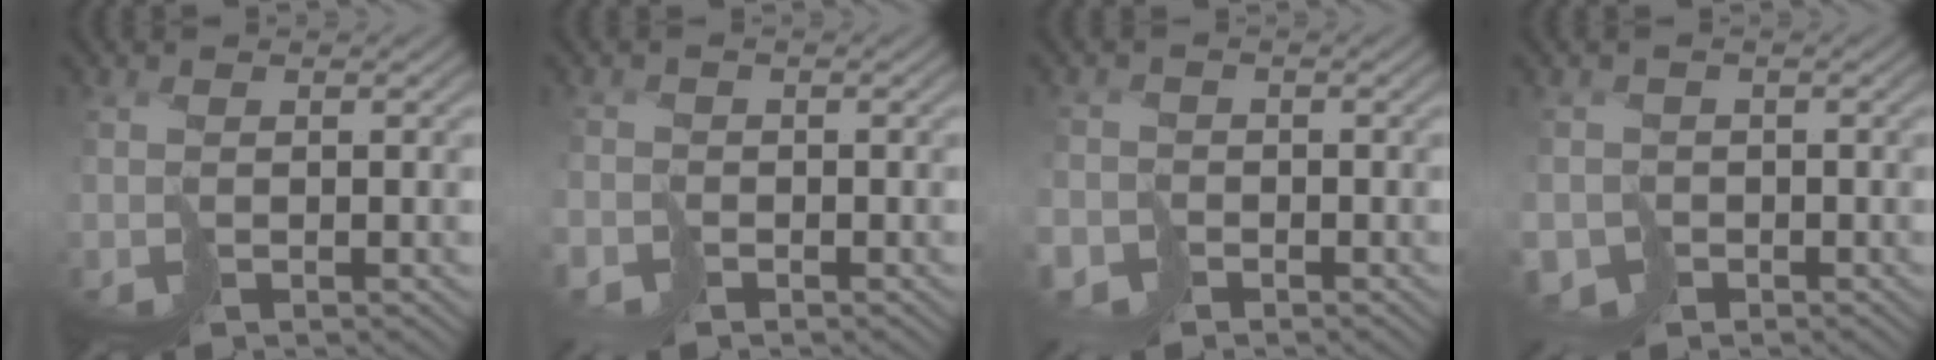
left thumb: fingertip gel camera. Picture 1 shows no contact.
{"total": 2.0, "force": [-1.7, 0.6, -0.9], "torque": [0.034, -0.003, -0.039]}
{"total": 2.5, "force": [-2.2, 1.0, -0.6], "torque": [0.030, -0.001, -0.048]}
{"total": 3.0, "force": [-2.0, 2.2, 0.3], "torque": [0.003, -0.010, -0.041]}